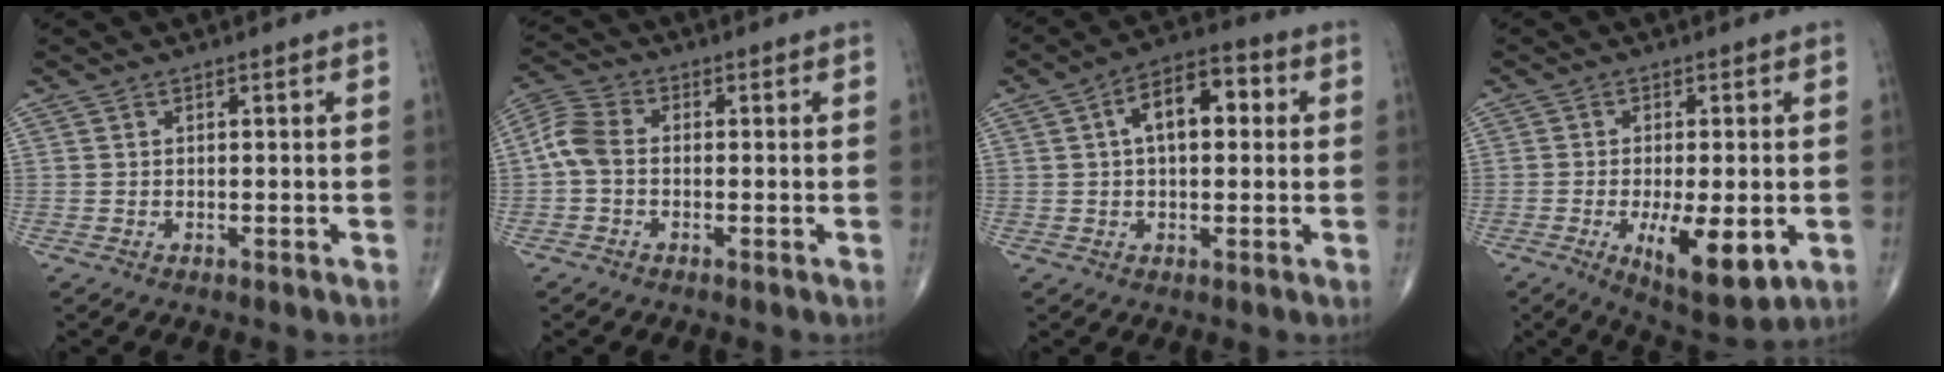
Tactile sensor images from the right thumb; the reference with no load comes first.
{"total": 6.0, "force": [-0.5, 4.2, 4.3], "torque": [-0.092, 0.017, -0.023]}
{"total": 10.0, "force": [1.9, 5.4, 8.3], "torque": [-0.115, 0.025, 0.021]}
{"total": 12.4, "force": [-3.4, 4.4, 11.0], "torque": [-0.167, -0.018, -0.043]}